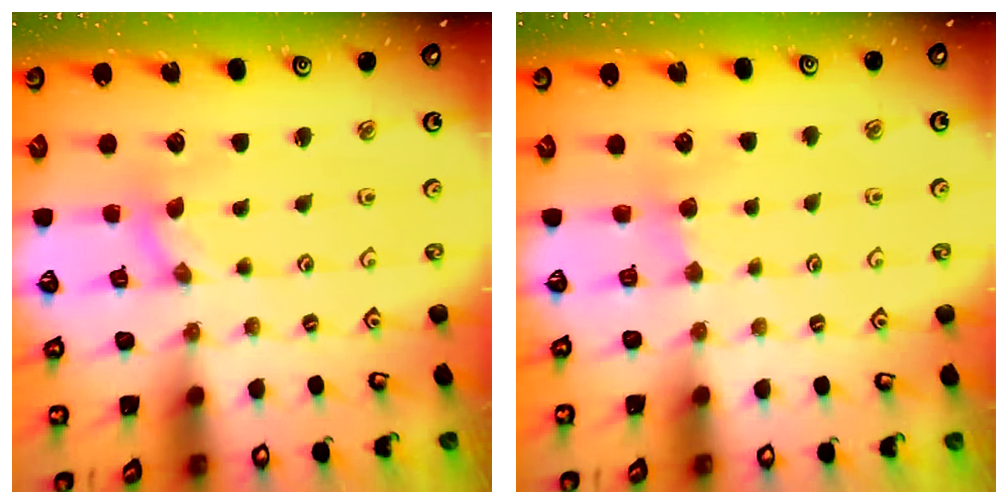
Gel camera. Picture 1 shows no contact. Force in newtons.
{"total": 2.9, "press": 2.9, "slide": 0.3}